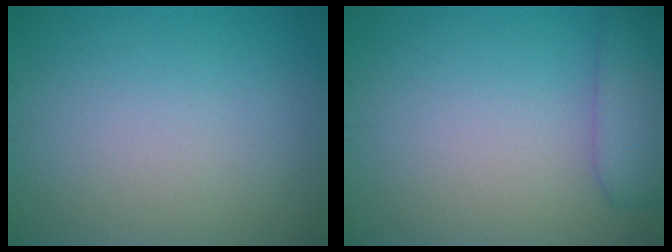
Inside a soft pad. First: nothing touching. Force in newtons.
{"total": 4.2, "press": 4.2, "slide": 0.3}